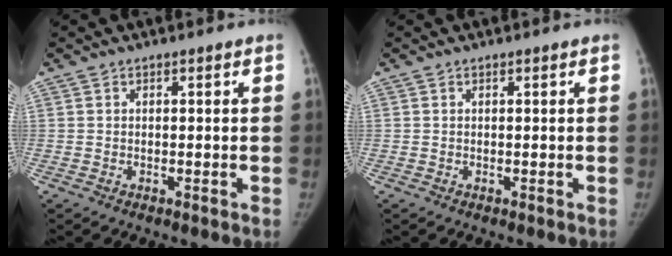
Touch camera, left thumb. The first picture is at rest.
{"total": 0.0}